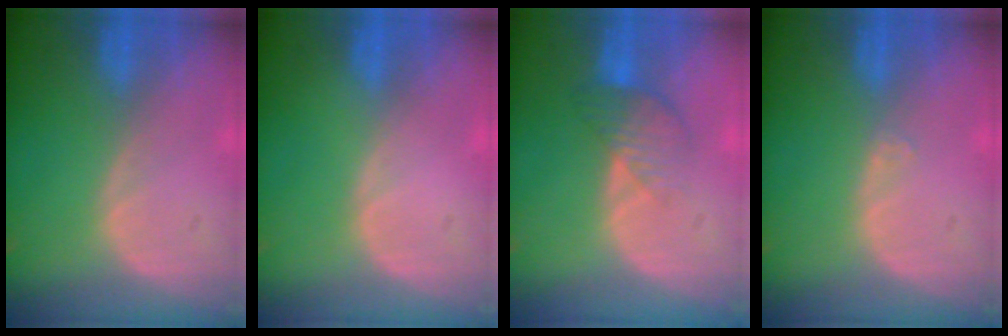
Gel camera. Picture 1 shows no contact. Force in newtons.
{"total": 0.0}
{"total": 4.5, "press": 3.9, "slide": 2.3}
{"total": 0.6, "press": 0.5, "slide": 0.4}